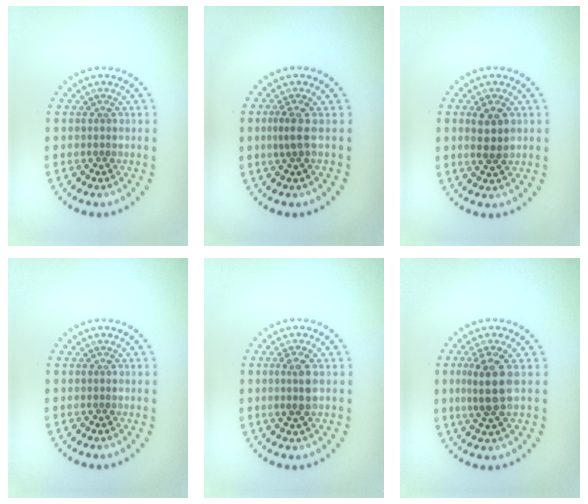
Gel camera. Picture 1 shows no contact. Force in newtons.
{"total": 1.8, "press": 1.3, "slide": 1.1}
{"total": 2.4, "press": 2.3, "slide": 0.7}
{"total": 0.0}
{"total": 2.1, "press": 2.0, "slide": 0.8}
{"total": 3.7, "press": 3.4, "slide": 1.6}